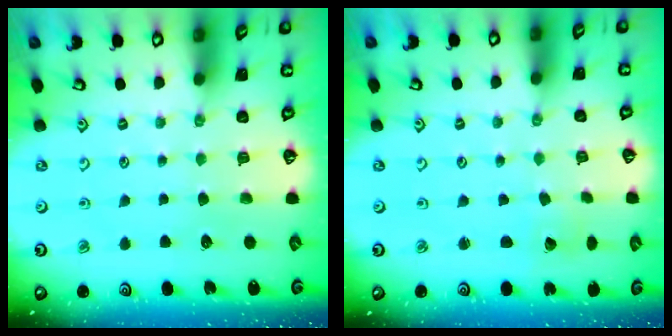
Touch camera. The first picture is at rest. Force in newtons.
{"total": 2.0, "press": 2.0, "slide": 0.2}